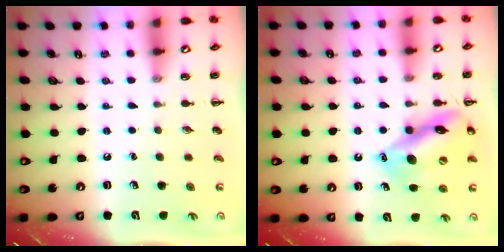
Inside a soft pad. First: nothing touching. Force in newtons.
{"total": 15.8, "press": 15.7, "slide": 2.1}